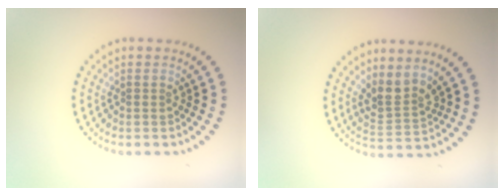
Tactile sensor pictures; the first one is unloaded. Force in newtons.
{"total": 2.7, "press": 2.0, "slide": 1.8}